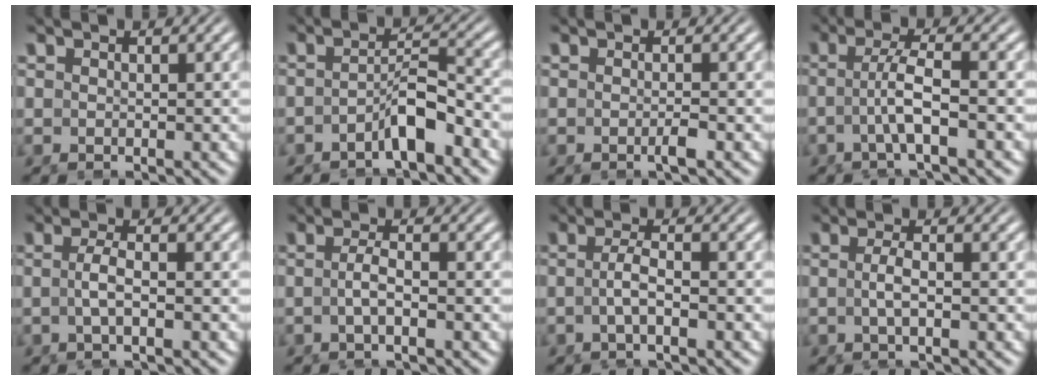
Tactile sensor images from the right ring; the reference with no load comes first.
{"total": 3.1, "force": [-2.2, 0.1, 2.1], "torque": [-0.027, -0.009, -0.034]}
{"total": 0.9, "force": [-0.6, -0.2, 0.7], "torque": [-0.008, 0.003, -0.013]}
{"total": 3.3, "force": [-1.0, 0.0, 3.1], "torque": [-0.066, -0.008, -0.012]}
{"total": 2.1, "force": [-0.8, -0.5, 1.9], "torque": [-0.043, -0.008, -0.008]}
{"total": 2.1, "force": [-1.1, -0.4, 1.7], "torque": [-0.037, -0.010, -0.015]}
{"total": 2.3, "force": [-1.2, -0.3, 2.0], "torque": [-0.044, -0.010, -0.016]}
{"total": 1.9, "force": [-0.8, -0.6, 1.6], "torque": [-0.036, -0.009, -0.008]}